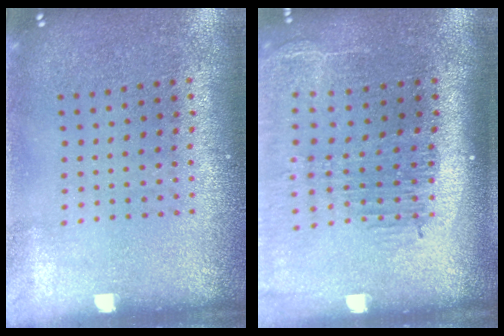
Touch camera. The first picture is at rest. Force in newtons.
{"total": 2.4, "press": 1.9, "slide": 1.4}